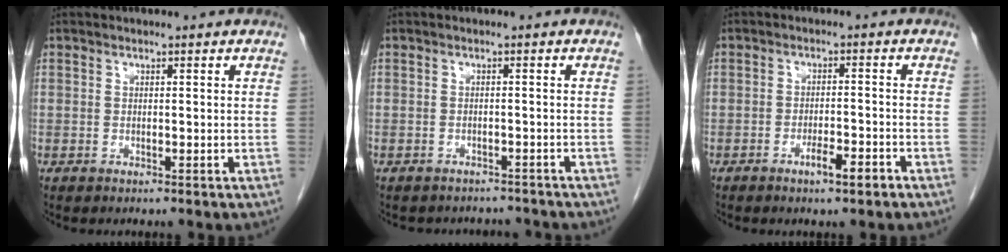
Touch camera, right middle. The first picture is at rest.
{"total": 5.6, "force": [-5.2, 2.0, 0.3], "torque": [-0.005, 0.008, -0.058]}
{"total": 3.5, "force": [-2.2, 0.5, 2.7], "torque": [-0.046, -0.001, -0.034]}